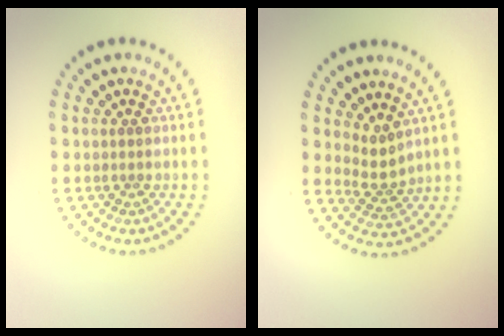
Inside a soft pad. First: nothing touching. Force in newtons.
{"total": 2.2, "press": 1.4, "slide": 1.7}